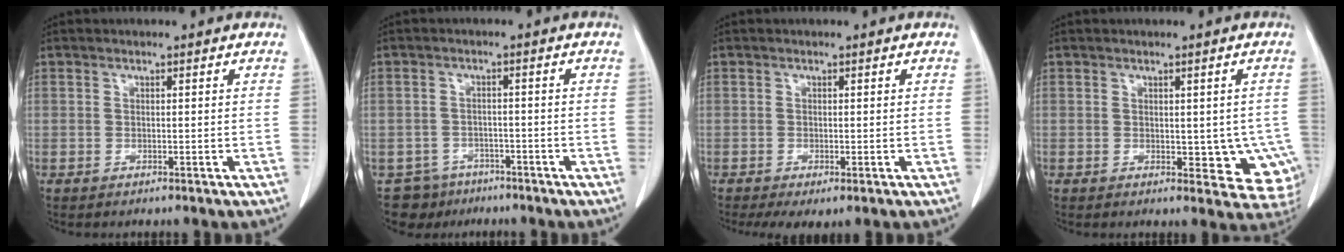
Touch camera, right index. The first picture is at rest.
{"total": 5.2, "force": [-3.8, 3.5, -0.5], "torque": [0.015, 0.008, -0.056]}
{"total": 3.4, "force": [-1.8, 1.3, 2.6], "torque": [-0.044, -0.010, -0.025]}
{"total": 6.9, "force": [-1.0, 4.2, 5.4], "torque": [-0.032, 0.001, -0.003]}